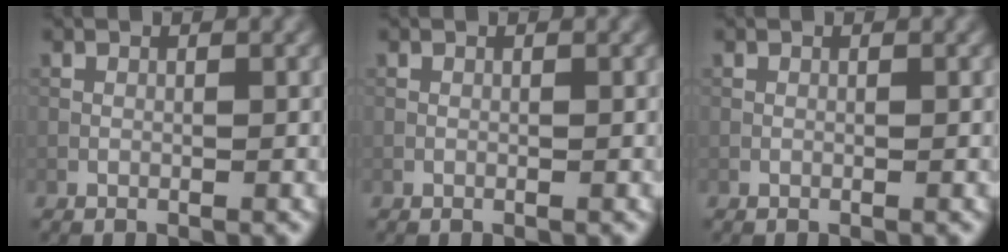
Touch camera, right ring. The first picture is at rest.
{"total": 0.0}
{"total": 0.0}